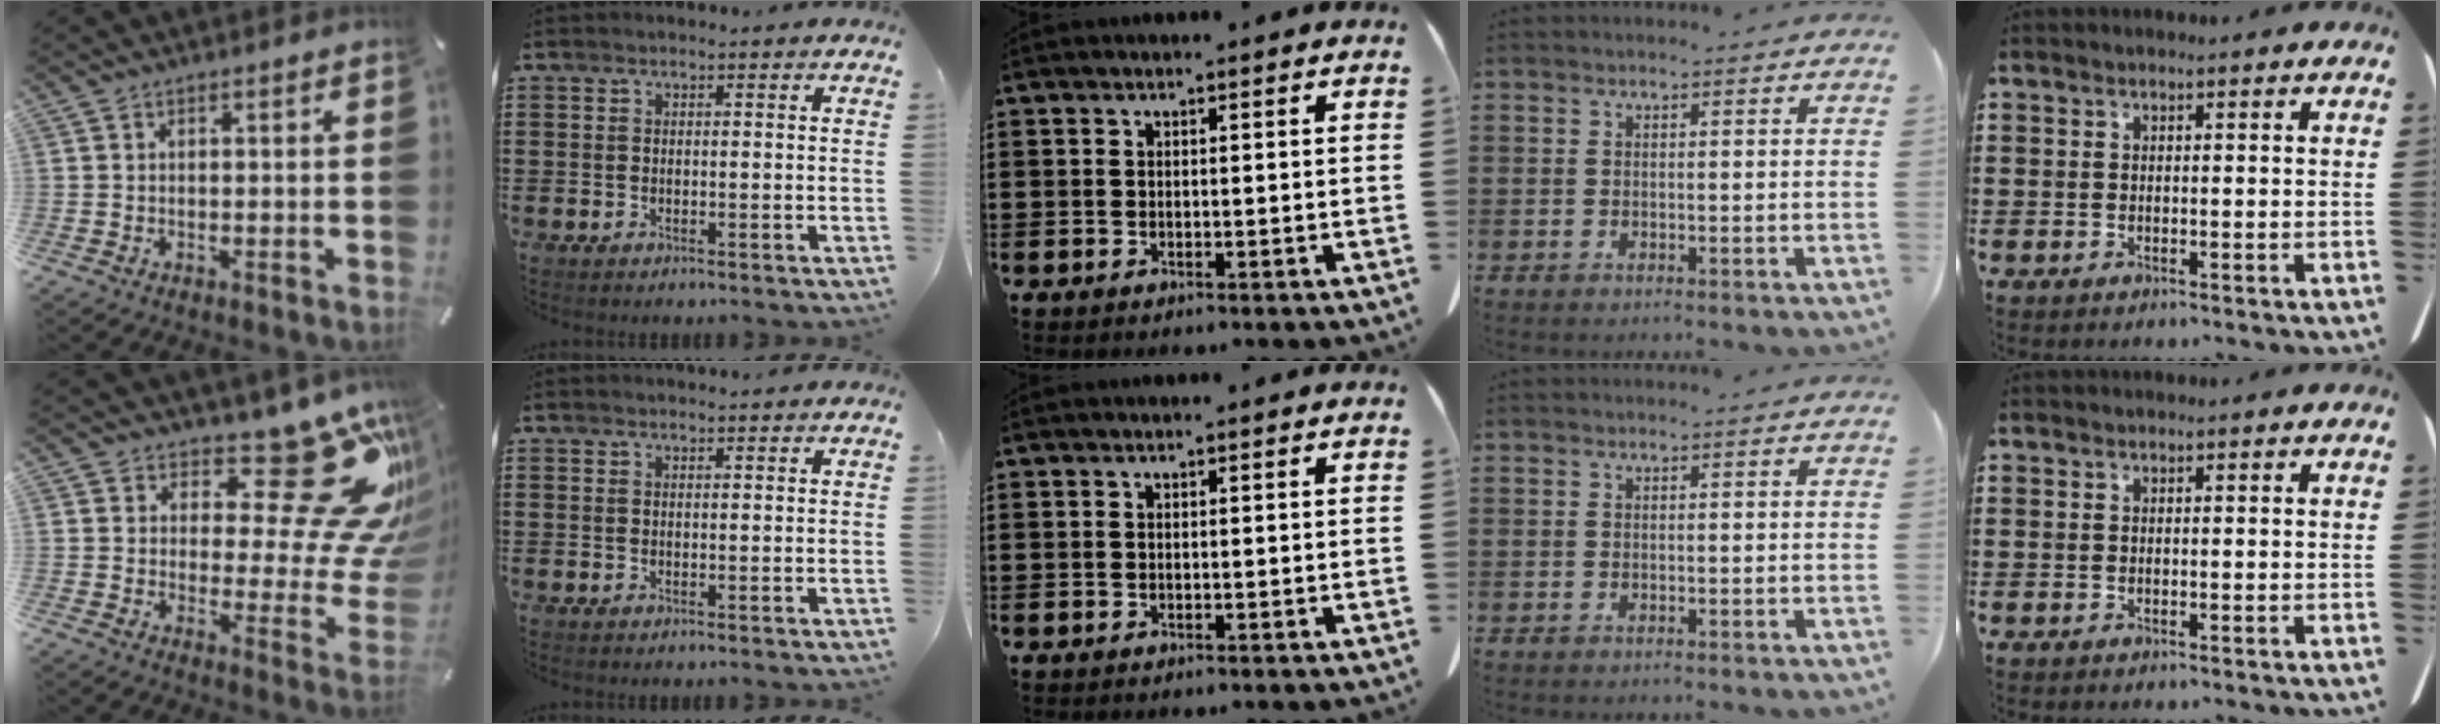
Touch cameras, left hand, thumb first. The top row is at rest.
{"thumb": {"total": 20.1, "force": [12.2, 7.5, 14.2], "torque": [-0.168, -0.103, 0.196]}, "index": {"total": 0.6, "force": [0.6, 0.1, 0.1], "torque": [-0.004, -0.001, 0.013]}}